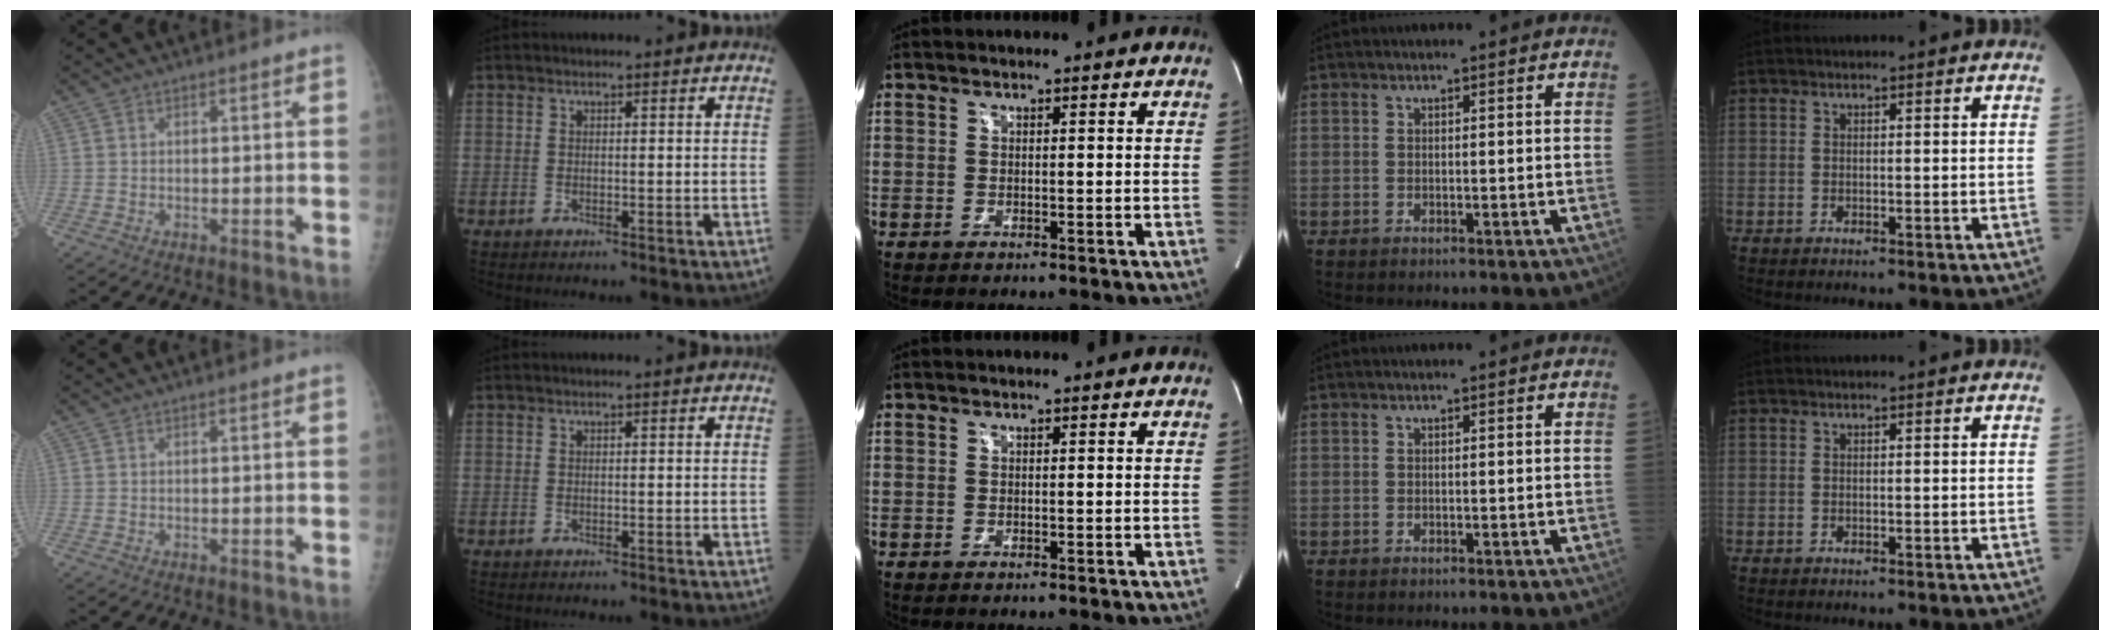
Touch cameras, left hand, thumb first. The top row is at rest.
{}